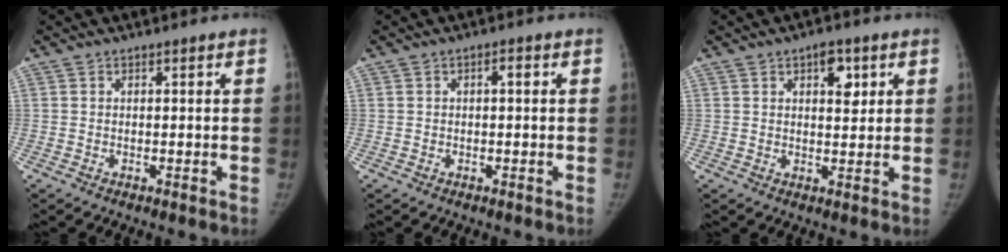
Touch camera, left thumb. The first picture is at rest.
{"total": 1.4, "force": [0.2, 0.7, 1.2], "torque": [-0.015, 0.004, -0.001]}
{"total": 5.2, "force": [2.3, 2.7, 3.8], "torque": [-0.035, -0.008, 0.030]}